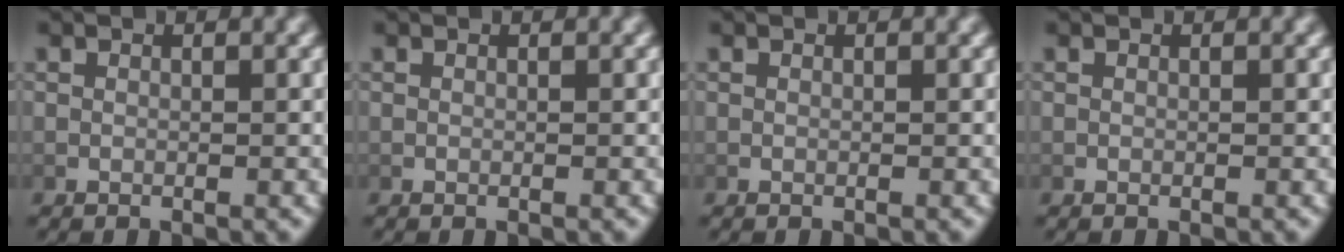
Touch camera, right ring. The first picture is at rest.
{"total": 0.0}
{"total": 0.0}
{"total": 0.0}